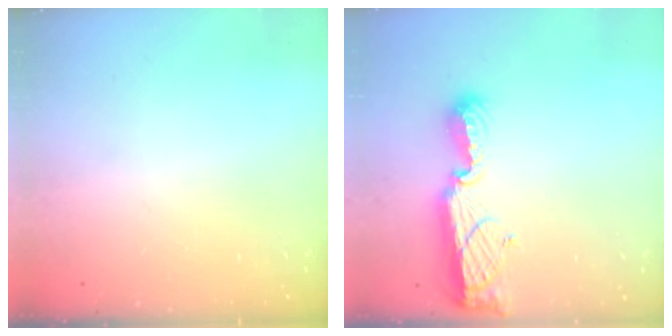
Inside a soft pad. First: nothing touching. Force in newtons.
{"total": 10.8, "press": 10.5, "slide": 2.5}